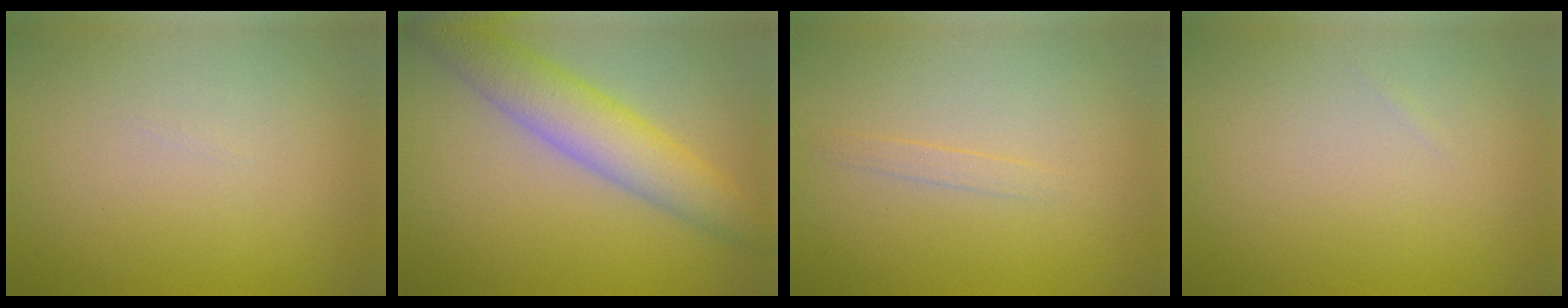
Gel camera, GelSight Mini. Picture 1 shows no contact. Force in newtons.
{"total": 5.4, "press": 5.4, "slide": 0.2}
{"total": 0.8, "press": 0.8, "slide": 0.1}
{"total": 0.0}